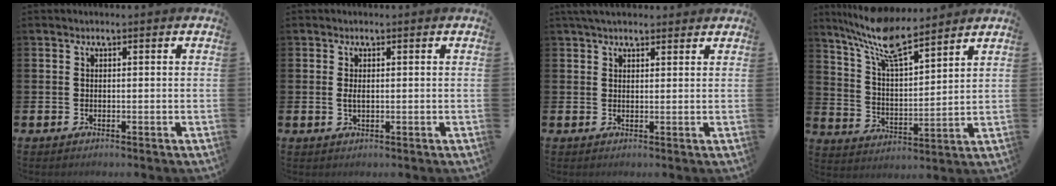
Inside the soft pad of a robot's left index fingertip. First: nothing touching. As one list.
[{"total": 1.1, "force": [0.1, 0.4, 1.0], "torque": [-0.016, 0.001, 0.000]}, {"total": 3.2, "force": [2.8, 1.1, 1.1], "torque": [-0.013, -0.007, 0.048]}, {"total": 9.6, "force": [8.5, 1.6, 4.2], "torque": [-0.105, -0.044, 0.151]}]